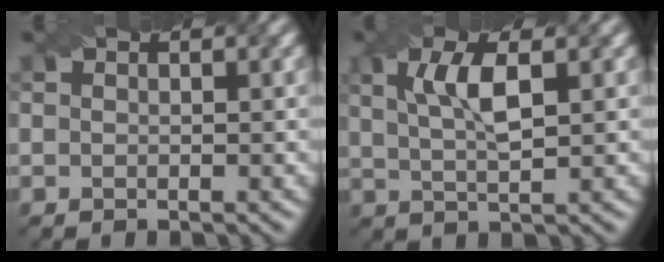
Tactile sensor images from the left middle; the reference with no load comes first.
{"total": 4.3, "force": [1.4, 1.3, 3.9], "torque": [-0.077, 0.003, 0.027]}